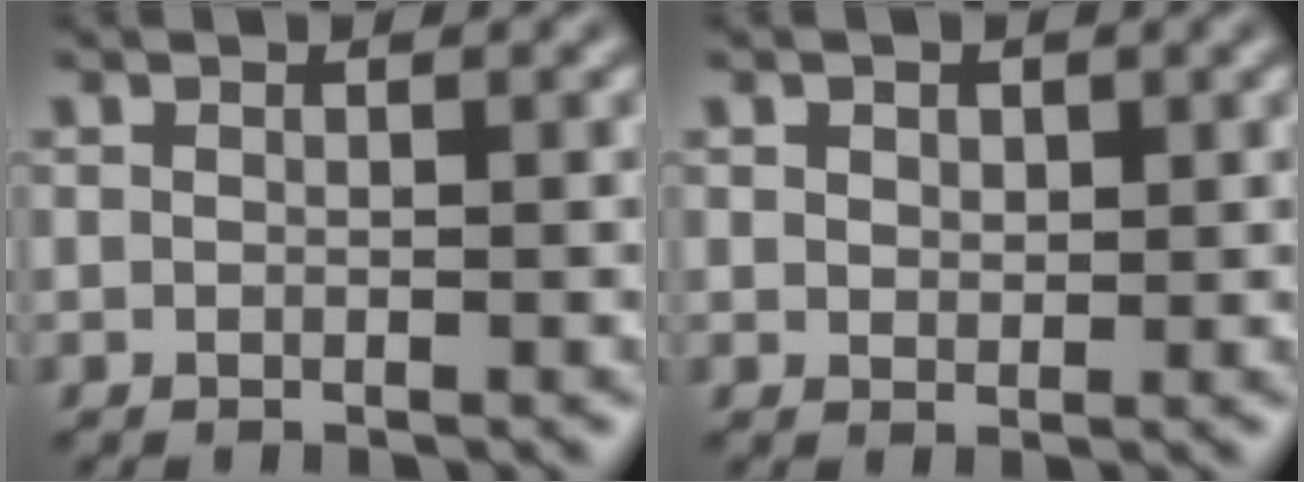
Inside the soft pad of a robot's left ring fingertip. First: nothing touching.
{"total": 1.2, "force": [0.6, 0.8, 0.5], "torque": [-0.009, 0.000, 0.009]}